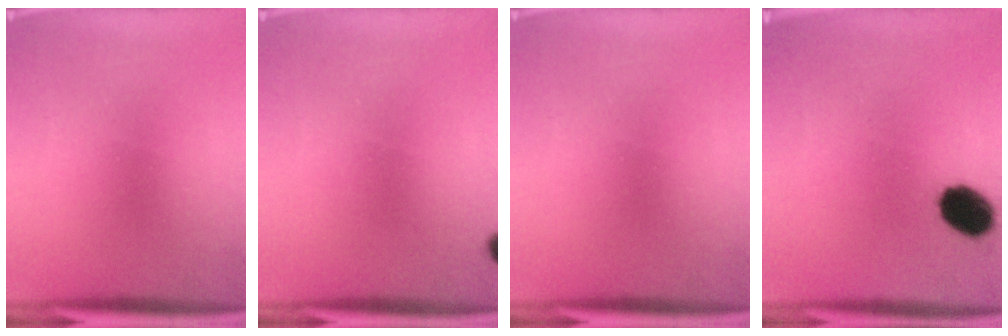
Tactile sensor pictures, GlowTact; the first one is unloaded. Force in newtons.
{"total": 1.5}
{"total": 0.0}
{"total": 9.4}